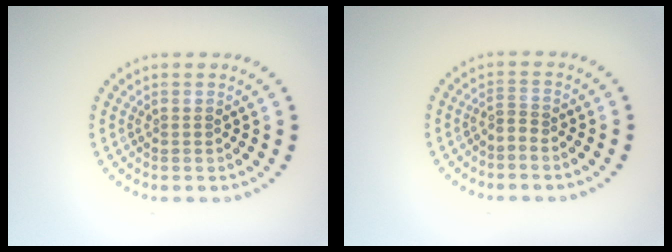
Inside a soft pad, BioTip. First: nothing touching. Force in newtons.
{"total": 1.0, "press": 0.4, "slide": 0.9}